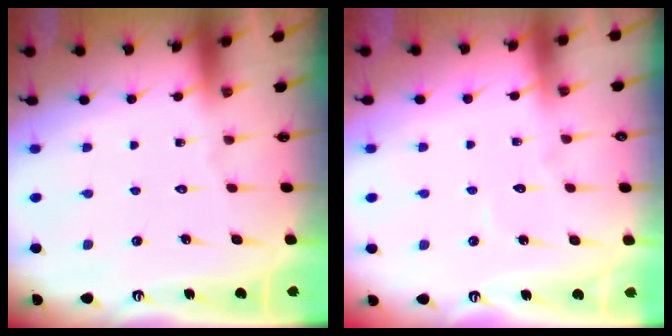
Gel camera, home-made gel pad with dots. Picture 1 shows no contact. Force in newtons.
{"total": 3.1, "press": 3.1, "slide": 0.3}